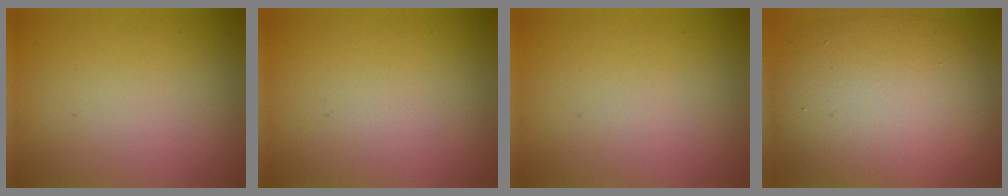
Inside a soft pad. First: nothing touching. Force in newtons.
{"total": 0.0}
{"total": 0.0}
{"total": 12.9, "press": 12.9, "slide": 0.8}